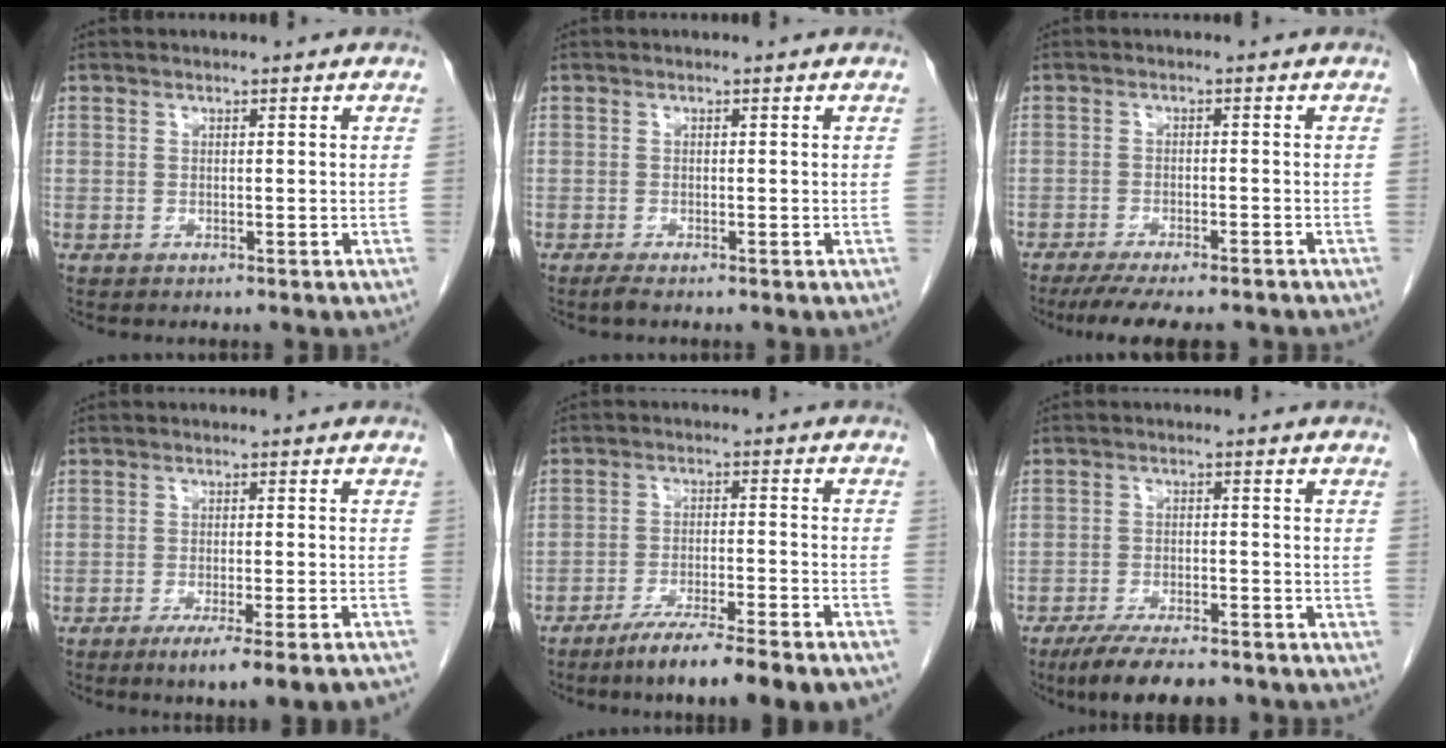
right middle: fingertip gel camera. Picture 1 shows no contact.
{"total": 0.9, "force": [-0.7, -0.1, 0.5], "torque": [-0.016, -0.004, -0.016]}
{"total": 11.1, "force": [-9.6, 2.0, 5.2], "torque": [-0.074, -0.014, -0.133]}
{"total": 11.5, "force": [-9.2, 0.0, 6.9], "torque": [-0.065, -0.016, -0.129]}
{"total": 12.6, "force": [-10.0, -0.1, 7.7], "torque": [-0.105, -0.028, -0.155]}
{"total": 9.3, "force": [-7.4, 2.5, 5.1], "torque": [-0.079, -0.015, -0.119]}